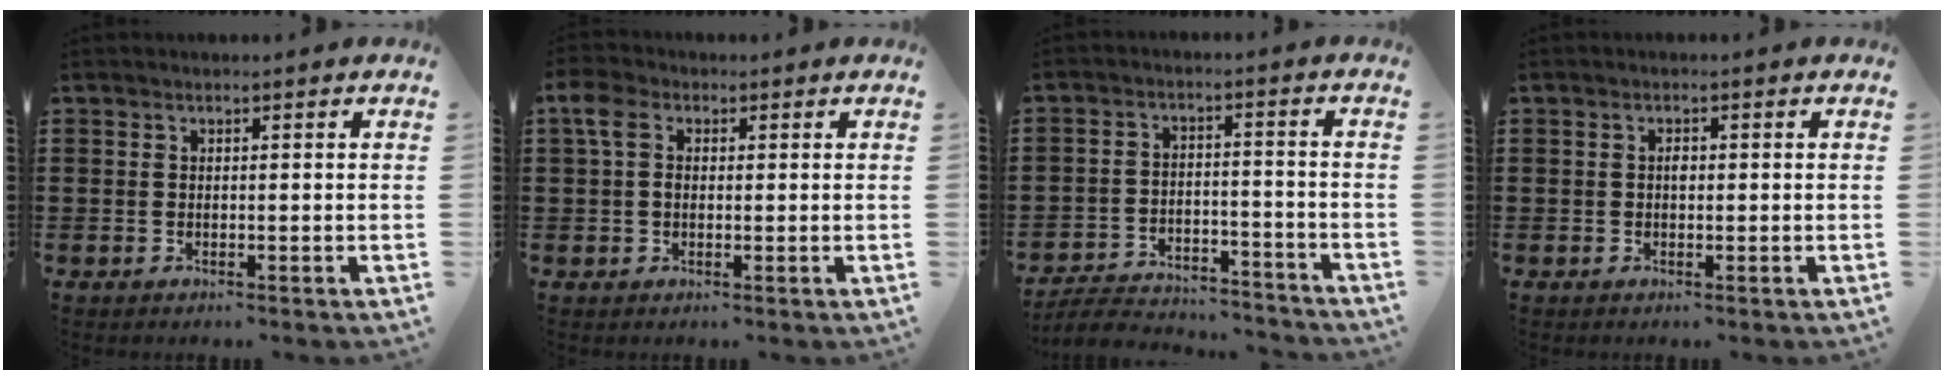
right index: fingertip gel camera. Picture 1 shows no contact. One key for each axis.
{"total": 3.7, "fx": 0.6, "fy": 2.8, "fz": 2.4, "tx": -0.062, "ty": 0.010, "tz": 0.005}
{"total": 5.6, "fx": -5.4, "fy": 1.1, "fz": 1.2, "tx": -0.031, "ty": 0.007, "tz": -0.109}
{"total": 1.1, "fx": 0.0, "fy": 0.6, "fz": 0.9, "tx": -0.019, "ty": 0.001, "tz": 0.000}